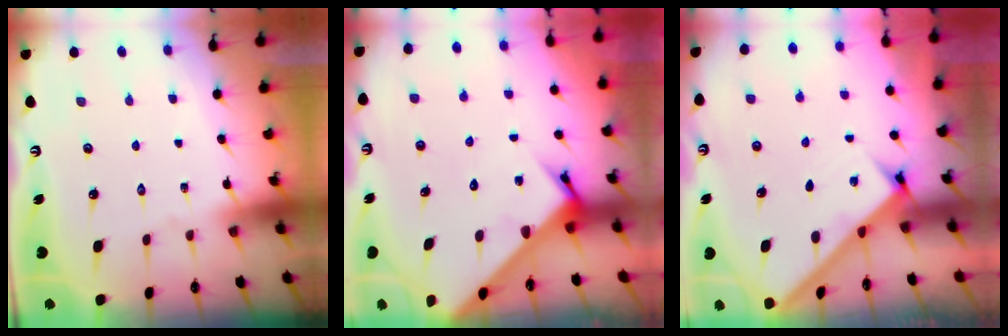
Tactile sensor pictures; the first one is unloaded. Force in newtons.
{"total": 5.6, "press": 5.6, "slide": 0.4}
{"total": 2.5, "press": 2.5, "slide": 0.3}